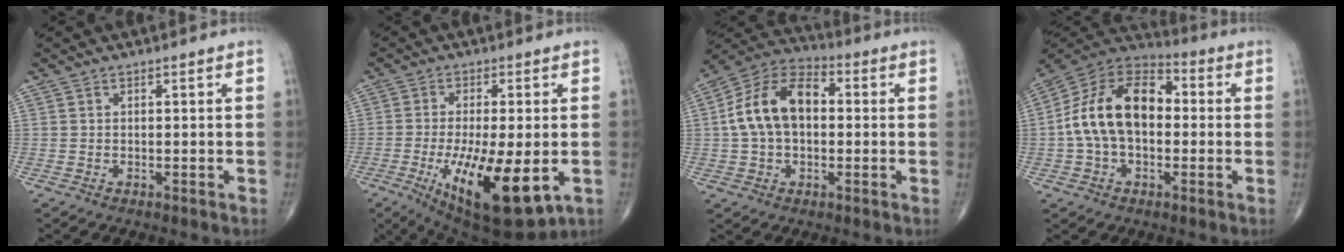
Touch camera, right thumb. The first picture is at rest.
{"total": 17.4, "force": [-4.8, 5.7, 15.7], "torque": [-0.263, -0.024, -0.059]}
{"total": 14.1, "force": [1.1, 9.0, 10.9], "torque": [-0.192, 0.033, 0.007]}
{"total": 17.0, "force": [0.1, 10.8, 13.1], "torque": [-0.224, 0.041, -0.010]}